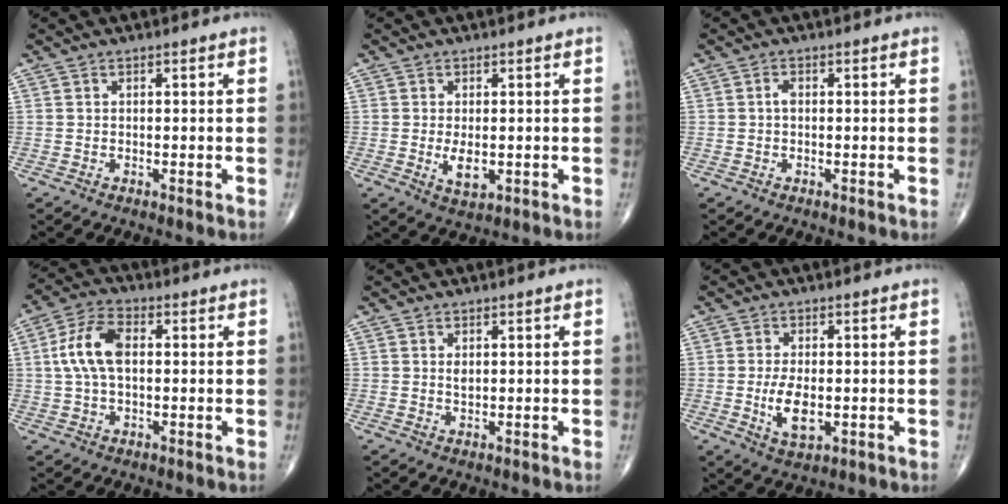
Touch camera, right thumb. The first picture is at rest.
{"total": 3.8, "force": [-0.5, 1.9, 3.3], "torque": [-0.052, -0.008, -0.004]}
{"total": 1.1, "force": [-0.1, 0.7, 0.9], "torque": [-0.014, 0.002, -0.004]}
{"total": 9.3, "force": [1.0, 5.1, 7.7], "torque": [-0.159, 0.020, 0.016]}
{"total": 1.3, "force": [0.4, 0.7, 1.0], "torque": [-0.015, -0.002, 0.009]}
{"total": 6.3, "force": [-1.0, 3.1, 5.4], "torque": [-0.096, -0.009, -0.012]}